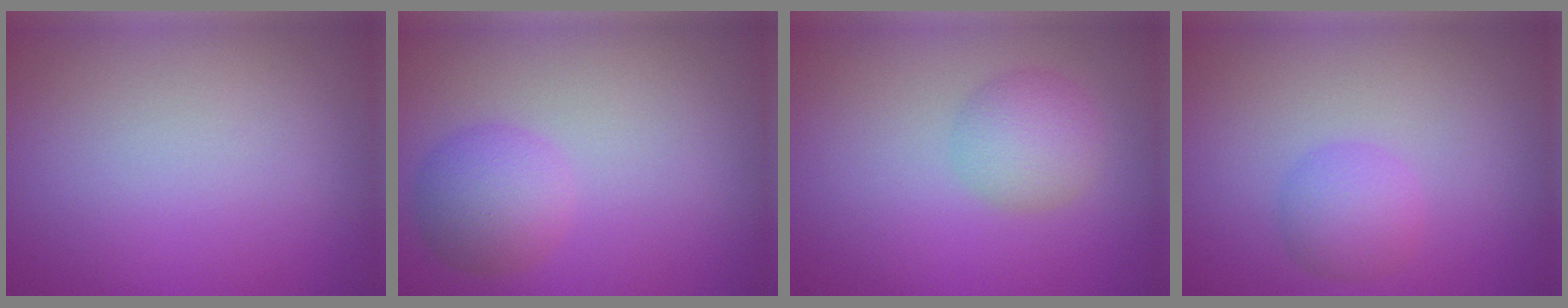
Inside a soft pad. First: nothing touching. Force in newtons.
{"total": 3.2, "press": 3.2, "slide": 0.2}
{"total": 2.9, "press": 2.9, "slide": 0.2}
{"total": 2.6, "press": 2.6, "slide": 0.1}